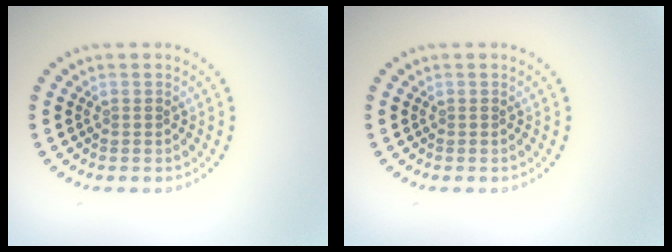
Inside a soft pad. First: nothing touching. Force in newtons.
{"total": 0.0}